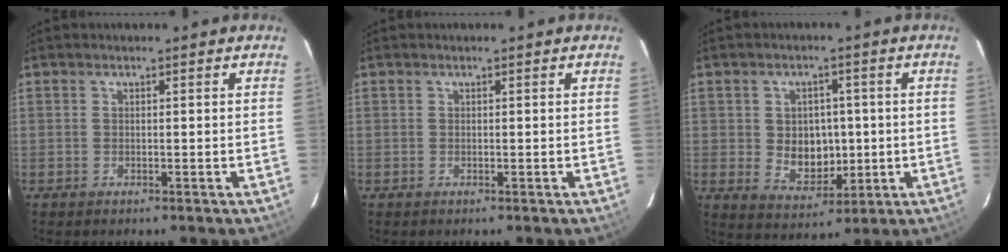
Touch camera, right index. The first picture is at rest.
{"total": 0.0}
{"total": 7.9, "force": [-0.2, 6.5, 4.6], "torque": [-0.088, 0.000, 0.016]}